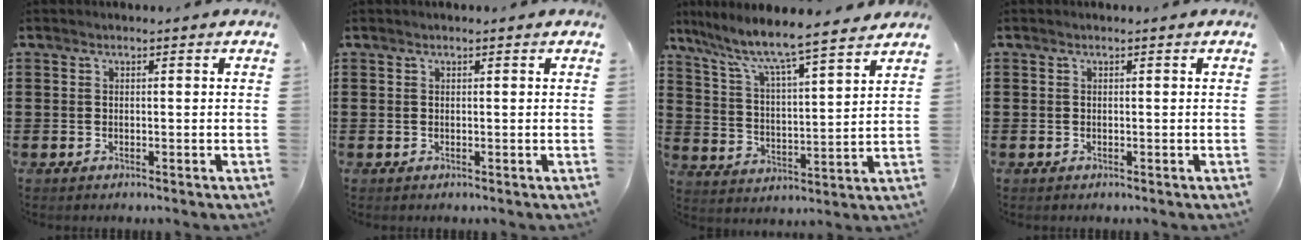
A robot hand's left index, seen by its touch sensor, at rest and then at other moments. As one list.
[{"total": 0.0}, {"total": 6.5, "force": [5.8, -0.2, 3.0], "torque": [-0.084, -0.045, 0.091]}, {"total": 0.0}]